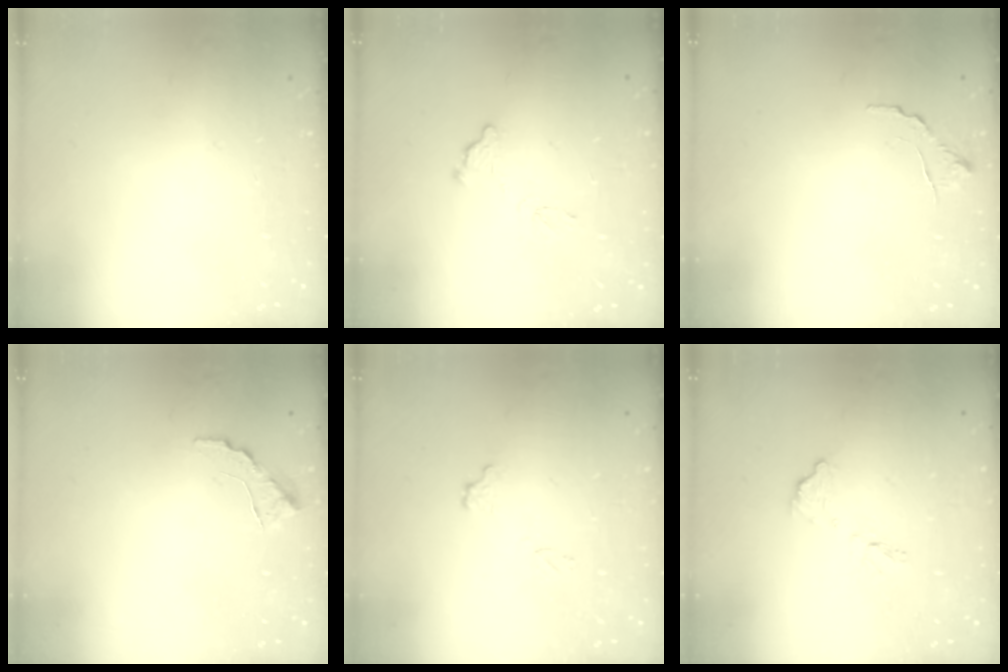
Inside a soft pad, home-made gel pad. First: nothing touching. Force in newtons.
{"total": 7.9, "press": 7.9, "slide": 0.4}
{"total": 6.1, "press": 6.1, "slide": 0.5}
{"total": 6.6, "press": 6.5, "slide": 0.5}
{"total": 6.4, "press": 6.4, "slide": 0.3}
{"total": 7.4, "press": 7.4, "slide": 0.4}